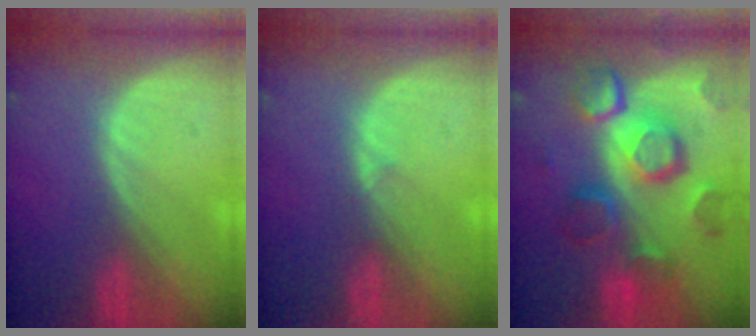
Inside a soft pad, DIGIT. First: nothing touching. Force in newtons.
{"total": 0.6, "press": 0.6, "slide": 0.1}
{"total": 12.5, "press": 10.8, "slide": 6.2}